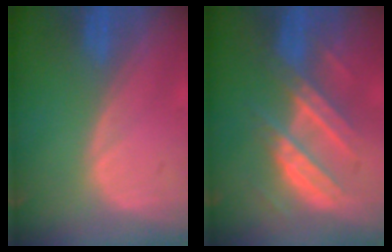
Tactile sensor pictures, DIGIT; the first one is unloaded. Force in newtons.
{"total": 7.3, "press": 7.3, "slide": 0.1}